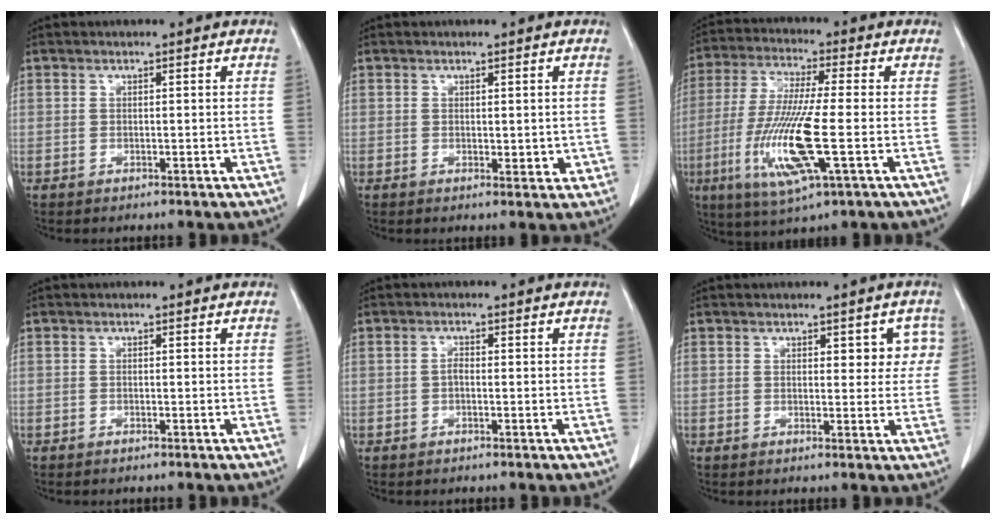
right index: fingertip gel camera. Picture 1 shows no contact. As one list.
[{"total": 2.2, "force": [0.0, 1.1, 1.9], "torque": [-0.019, -0.005, 0.005]}, {"total": 14.0, "force": [-3.6, 0.9, 13.4], "torque": [-0.281, -0.021, -0.070]}, {"total": 0.0}, {"total": 1.0, "force": [-0.3, 0.4, 0.9], "torque": [-0.018, 0.003, -0.006]}, {"total": 4.0, "force": [1.4, 2.3, 3.0], "torque": [-0.016, 0.009, 0.015]}]